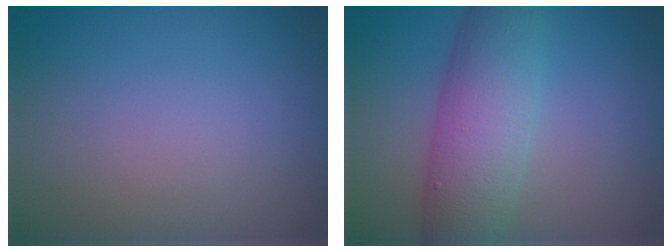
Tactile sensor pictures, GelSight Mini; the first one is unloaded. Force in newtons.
{"total": 7.2, "press": 7.2, "slide": 0.1}